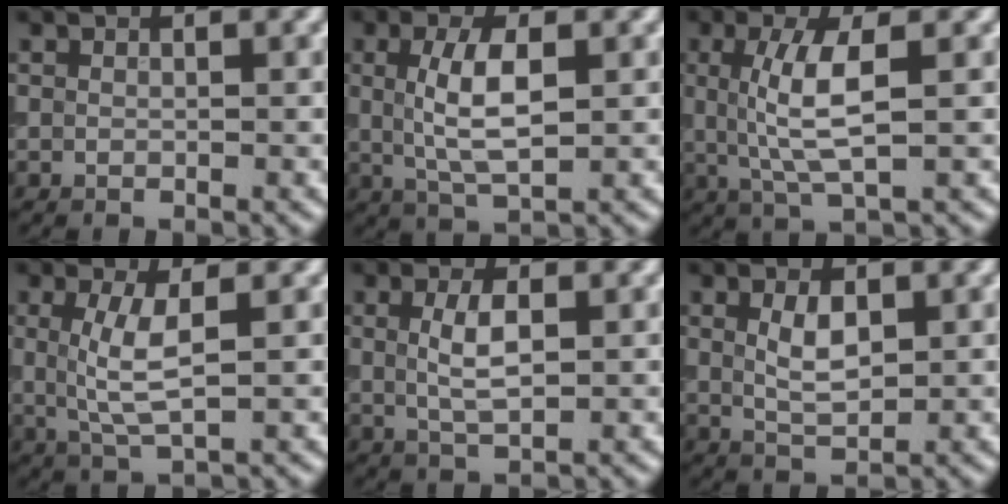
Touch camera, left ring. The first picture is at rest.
{"total": 4.5, "force": [0.5, 1.6, 4.2], "torque": [-0.089, 0.003, 0.010]}
{"total": 4.8, "force": [0.6, 1.3, 4.6], "torque": [-0.095, 0.002, 0.013]}
{"total": 3.7, "force": [0.5, 1.0, 3.6], "torque": [-0.077, -0.002, 0.010]}
{"total": 3.1, "force": [0.4, 1.1, 2.8], "torque": [-0.061, 0.001, 0.007]}
{"total": 2.9, "force": [0.6, 1.5, 2.4], "torque": [-0.052, 0.000, 0.015]}